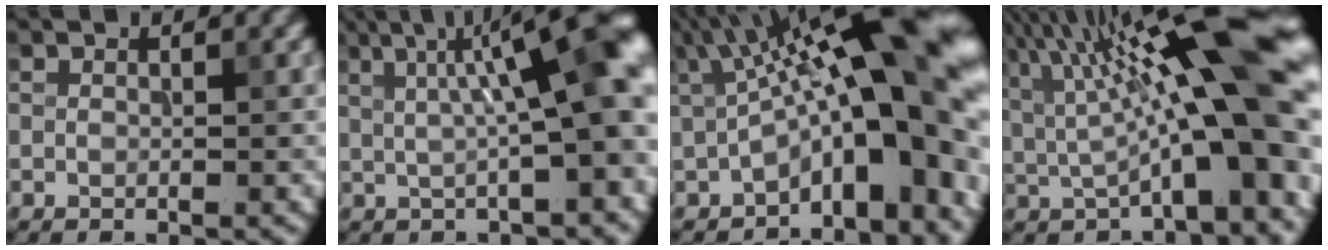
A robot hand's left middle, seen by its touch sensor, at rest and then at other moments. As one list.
[{"total": 11.2, "force": [2.2, 2.7, 10.7], "torque": [-0.127, 0.025, 0.031]}, {"total": 17.0, "force": [2.0, 5.7, 15.9], "torque": [-0.211, 0.030, 0.030]}, {"total": 17.0, "force": [3.2, 4.3, 16.2], "torque": [-0.234, 0.033, 0.049]}]